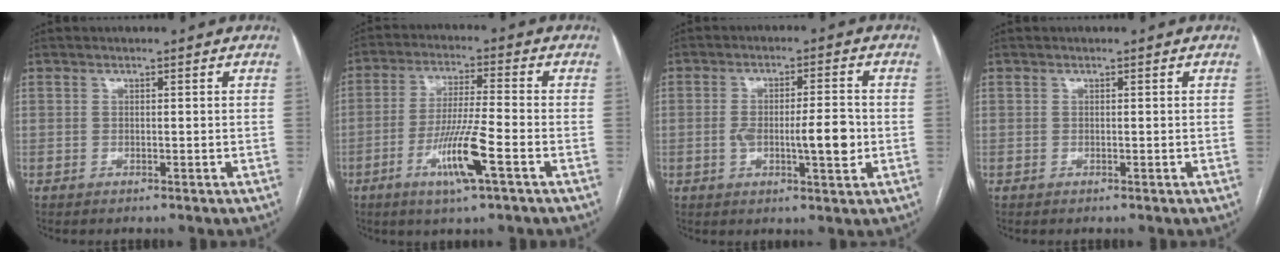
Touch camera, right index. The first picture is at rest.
{"total": 7.6, "force": [-3.0, -0.2, 7.0], "torque": [-0.133, -0.012, -0.056]}
{"total": 7.7, "force": [-1.1, 1.8, 7.4], "torque": [-0.124, 0.004, -0.016]}
{"total": 0.0}